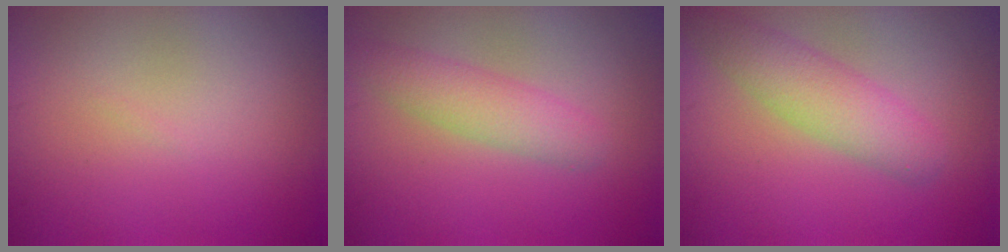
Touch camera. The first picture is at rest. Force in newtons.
{"total": 2.9, "press": 2.9, "slide": 0.1}
{"total": 3.7, "press": 3.7, "slide": 0.2}